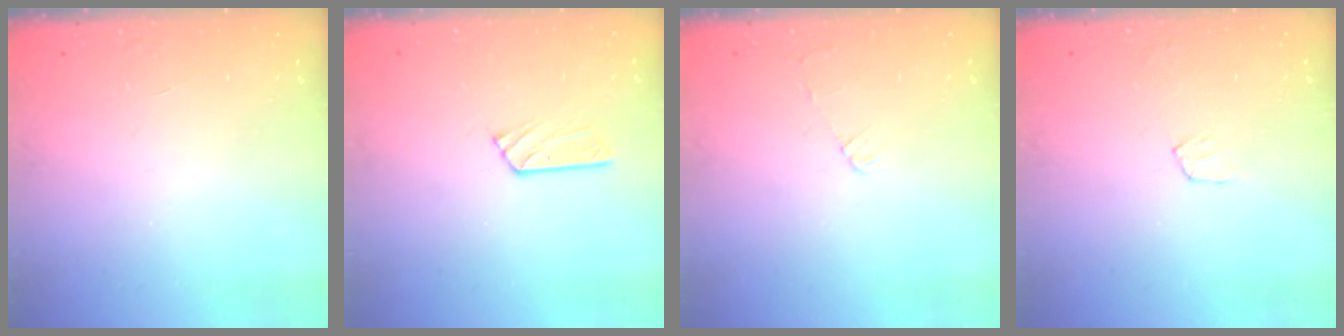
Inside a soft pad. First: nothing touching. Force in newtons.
{"total": 3.9, "press": 3.9, "slide": 0.5}
{"total": 3.1, "press": 3.0, "slide": 0.4}
{"total": 4.3, "press": 4.3, "slide": 0.3}